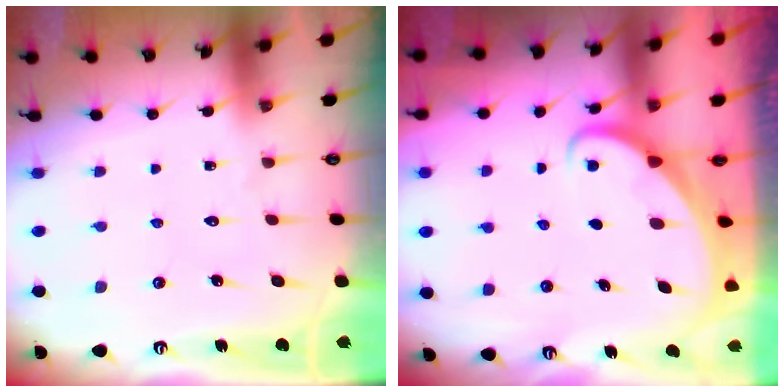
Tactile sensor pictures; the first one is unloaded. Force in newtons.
{"total": 2.0, "press": 2.0, "slide": 0.2}